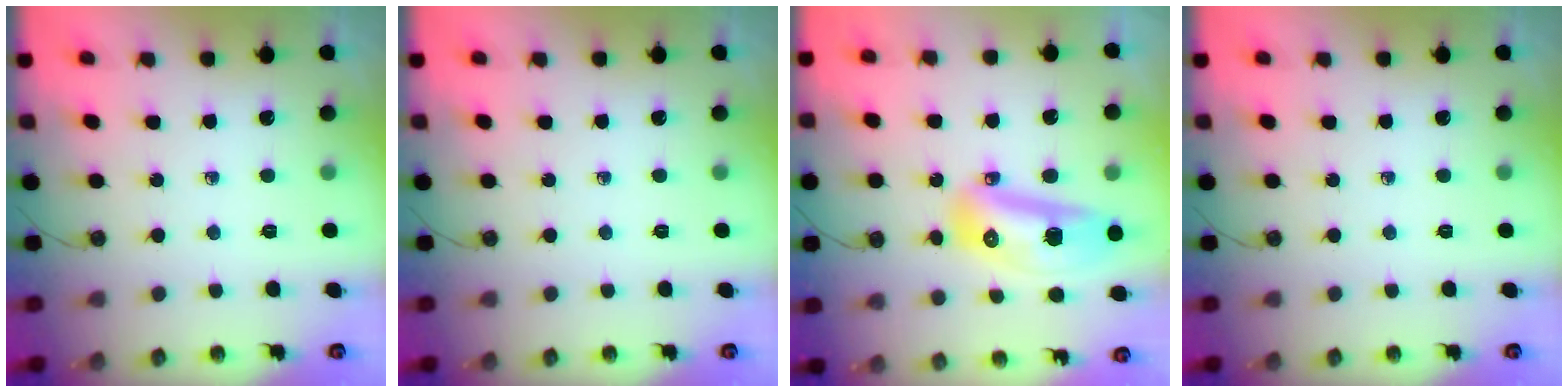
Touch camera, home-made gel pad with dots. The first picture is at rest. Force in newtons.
{"total": 0.0}
{"total": 22.7, "press": 17.5, "slide": 14.5}
{"total": 0.0}